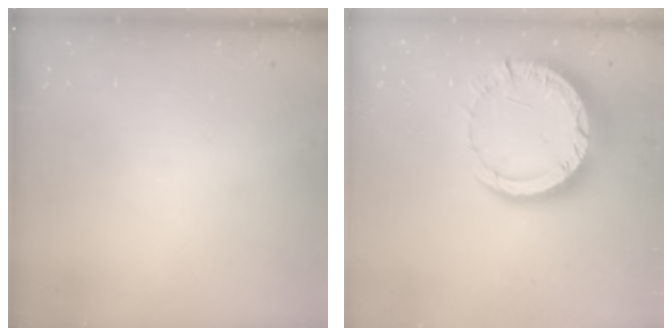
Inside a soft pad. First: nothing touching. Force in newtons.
{"total": 13.4, "press": 13.3, "slide": 1.4}